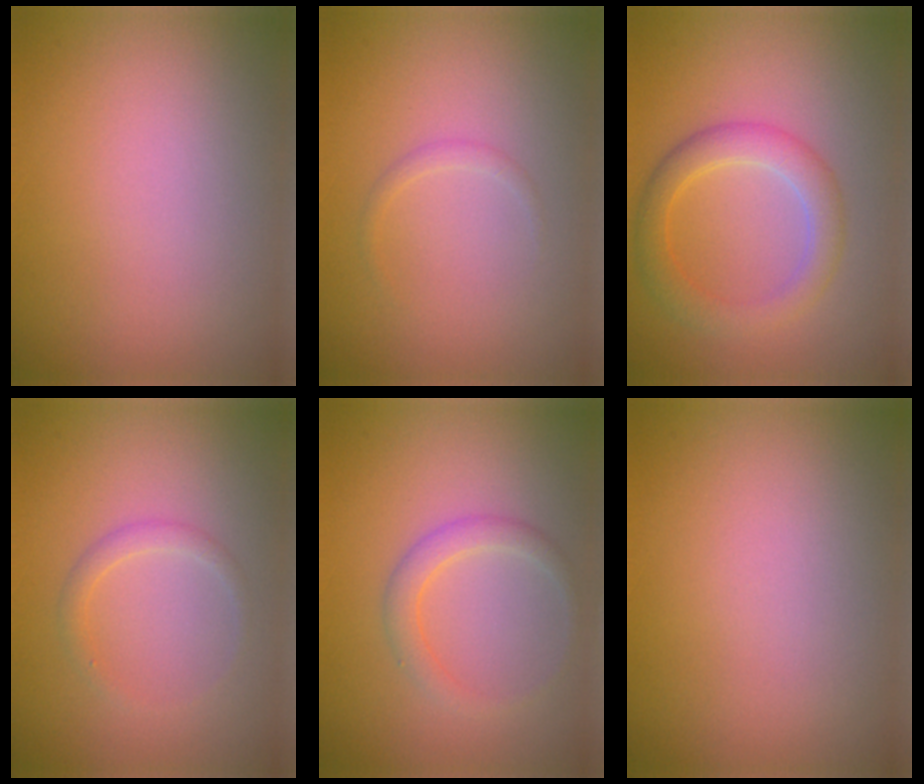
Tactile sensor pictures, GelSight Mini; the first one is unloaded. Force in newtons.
{"total": 0.8, "press": 0.8, "slide": 0.1}
{"total": 3.5, "press": 3.5, "slide": 0.2}
{"total": 1.3, "press": 1.3, "slide": 0.0}
{"total": 2.1, "press": 2.1, "slide": 0.0}
{"total": 0.0}